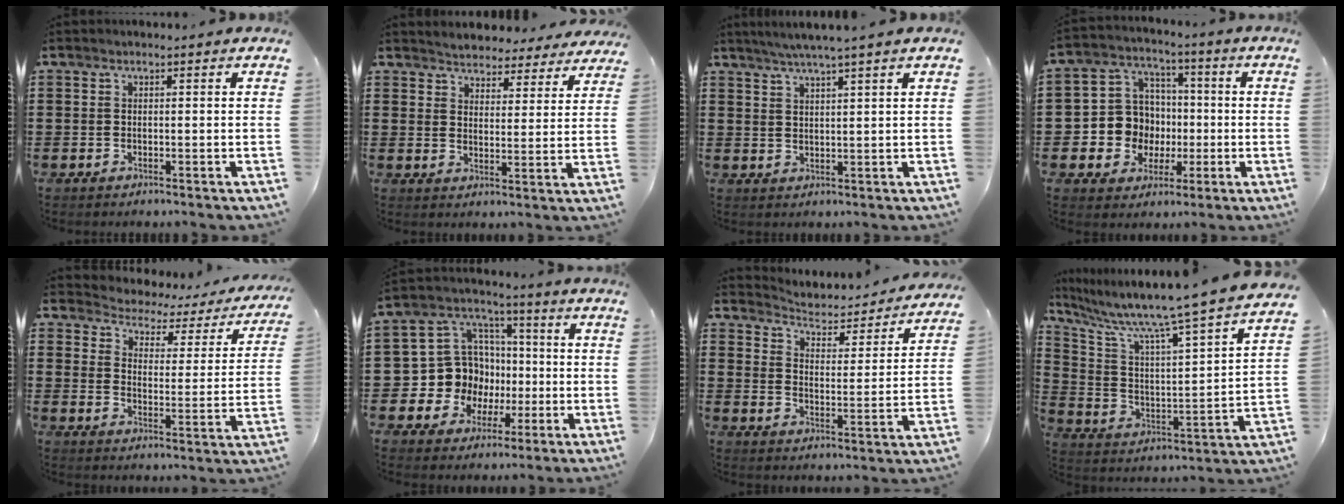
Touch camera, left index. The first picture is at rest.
{"total": 3.8, "force": [3.8, 0.3, -0.4], "torque": [-0.015, -0.022, 0.064]}
{"total": 3.2, "force": [2.6, -0.8, 1.6], "torque": [-0.036, -0.007, 0.046]}
{"total": 8.9, "force": [-0.2, 8.7, 2.0], "torque": [-0.086, 0.004, 0.007]}
{"total": 2.6, "force": [2.4, 0.9, 0.3], "torque": [-0.026, -0.025, 0.030]}
{"total": 10.7, "force": [-0.8, 10.4, 2.5], "torque": [-0.094, -0.001, -0.006]}
{"total": 2.8, "force": [2.8, 0.5, 0.2], "torque": [-0.027, -0.031, 0.037]}
{"total": 9.4, "force": [8.1, -0.7, 4.8], "torque": [-0.128, -0.072, 0.123]}